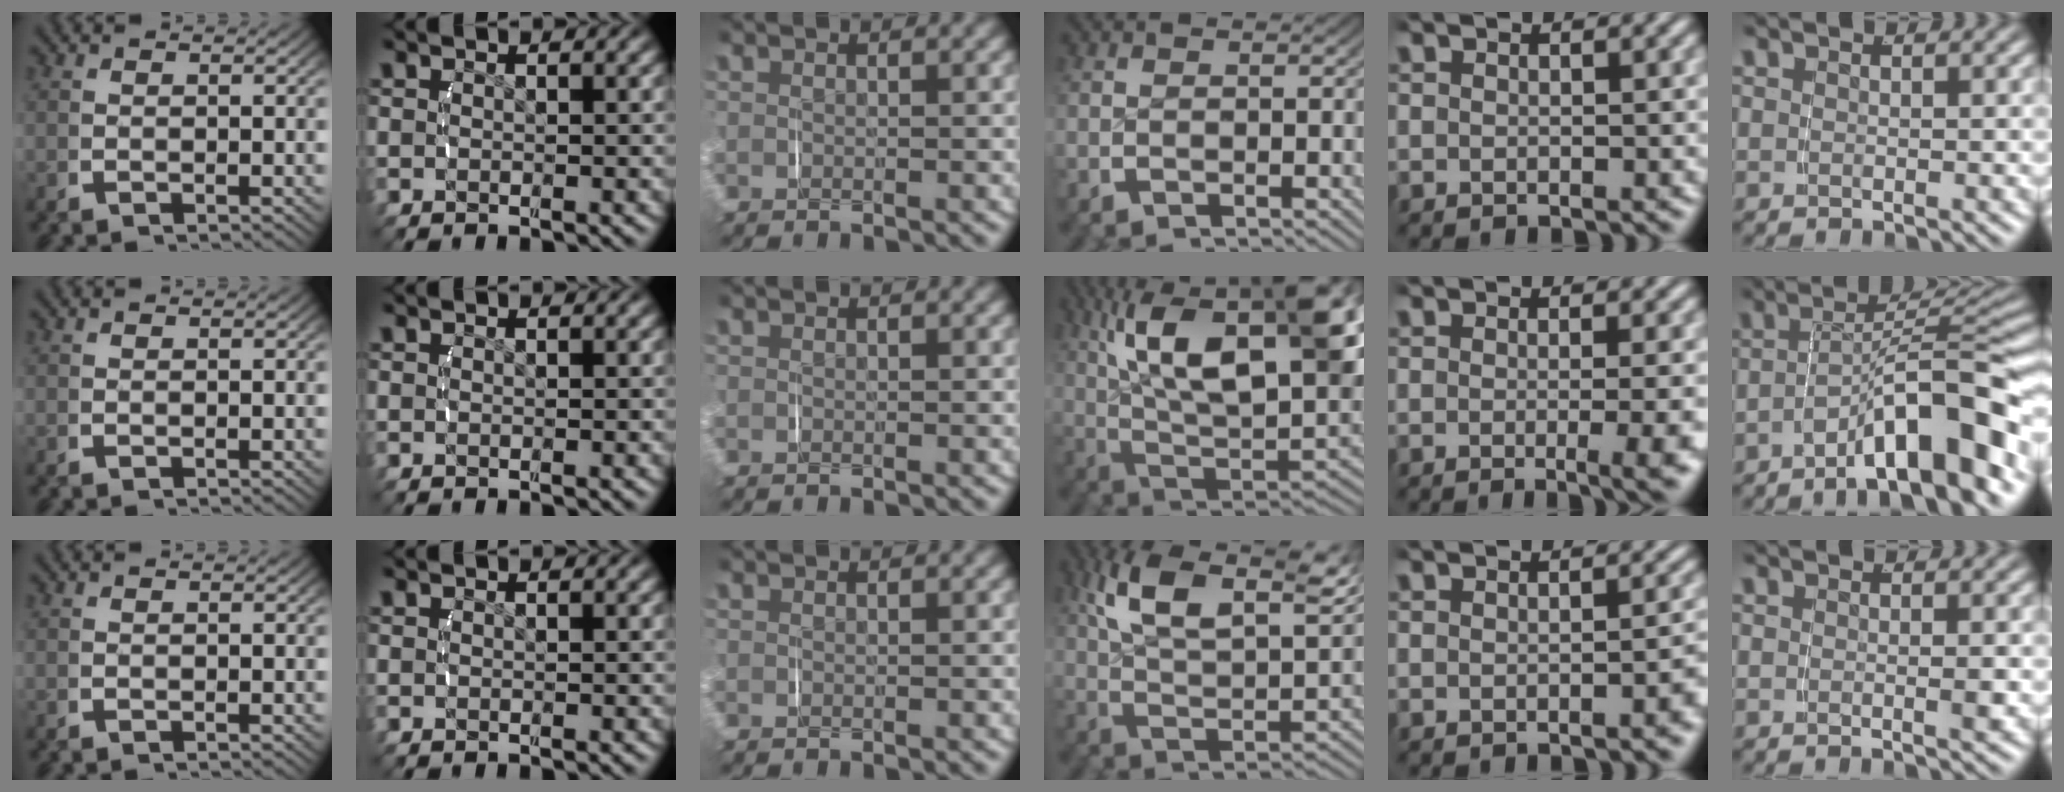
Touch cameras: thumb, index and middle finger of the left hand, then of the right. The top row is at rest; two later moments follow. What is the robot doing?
{"motion": "lift_and_place", "object": "phone"}